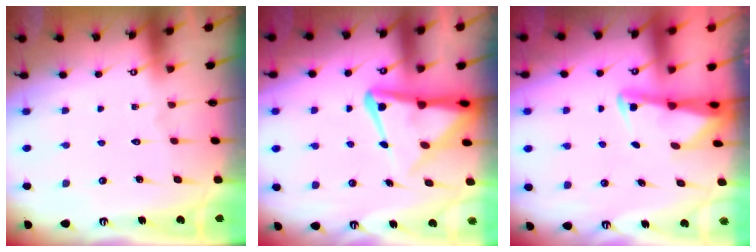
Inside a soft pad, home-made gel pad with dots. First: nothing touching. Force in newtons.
{"total": 10.2, "press": 10.1, "slide": 1.2}
{"total": 2.3, "press": 2.2, "slide": 0.3}